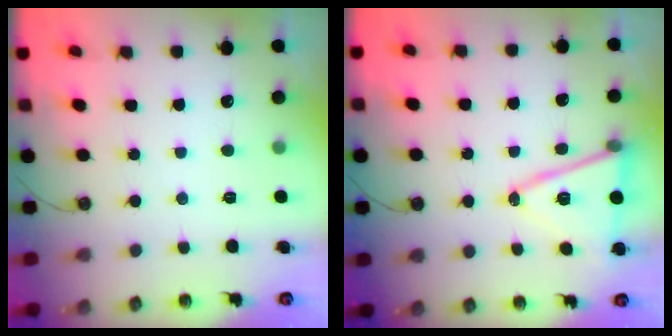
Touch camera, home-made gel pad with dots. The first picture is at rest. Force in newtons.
{"total": 13.4, "press": 13.0, "slide": 3.5}